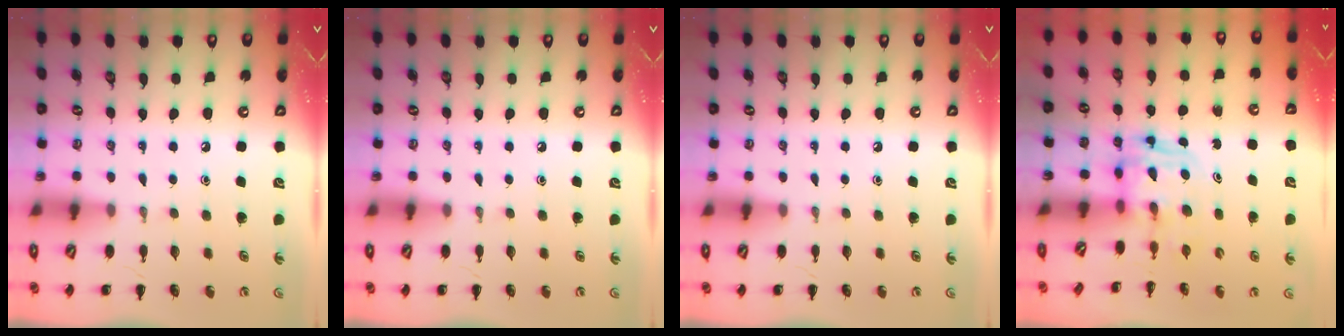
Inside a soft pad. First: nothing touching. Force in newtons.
{"total": 0.0}
{"total": 0.0}
{"total": 2.6, "press": 2.6, "slide": 0.2}